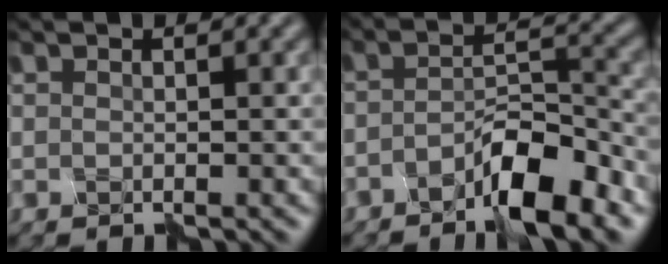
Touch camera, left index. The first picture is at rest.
{"total": 5.3, "force": [-3.8, 0.9, 3.6], "torque": [-0.061, 0.005, -0.068]}